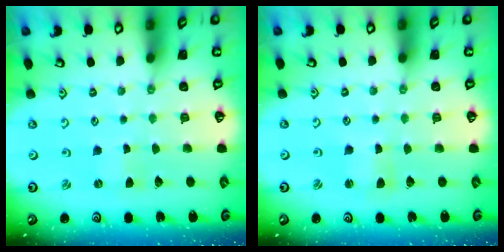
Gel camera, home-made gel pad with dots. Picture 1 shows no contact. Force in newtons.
{"total": 1.7, "press": 1.6, "slide": 0.4}